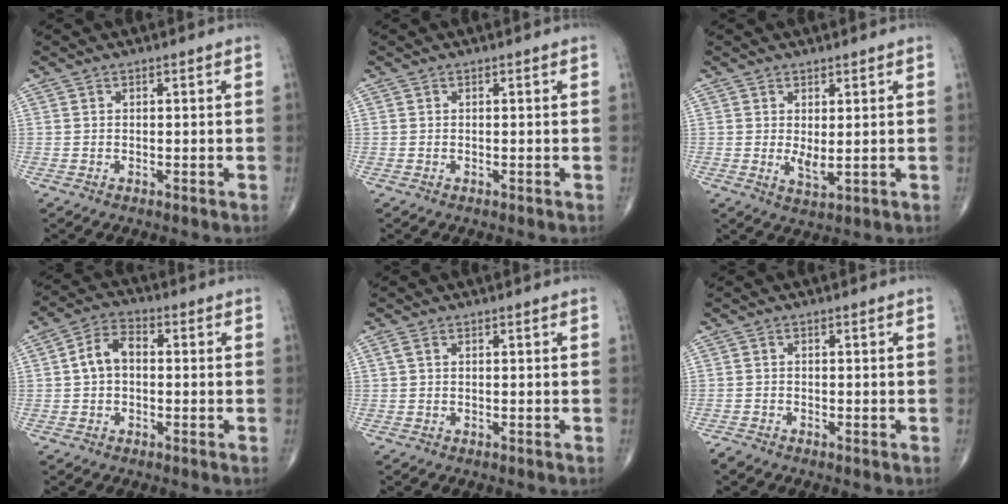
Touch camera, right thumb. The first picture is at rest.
{"total": 0.0}
{"total": 3.0, "force": [0.3, 1.1, 2.7], "torque": [-0.048, -0.012, 0.011]}
{"total": 6.2, "force": [0.1, 4.1, 4.6], "torque": [-0.081, 0.023, -0.007]}
{"total": 1.0, "force": [0.3, 0.5, 0.8], "torque": [-0.026, 0.012, 0.009]}
{"total": 1.5, "force": [-1.2, 0.5, 0.6], "torque": [-0.016, -0.003, -0.026]}